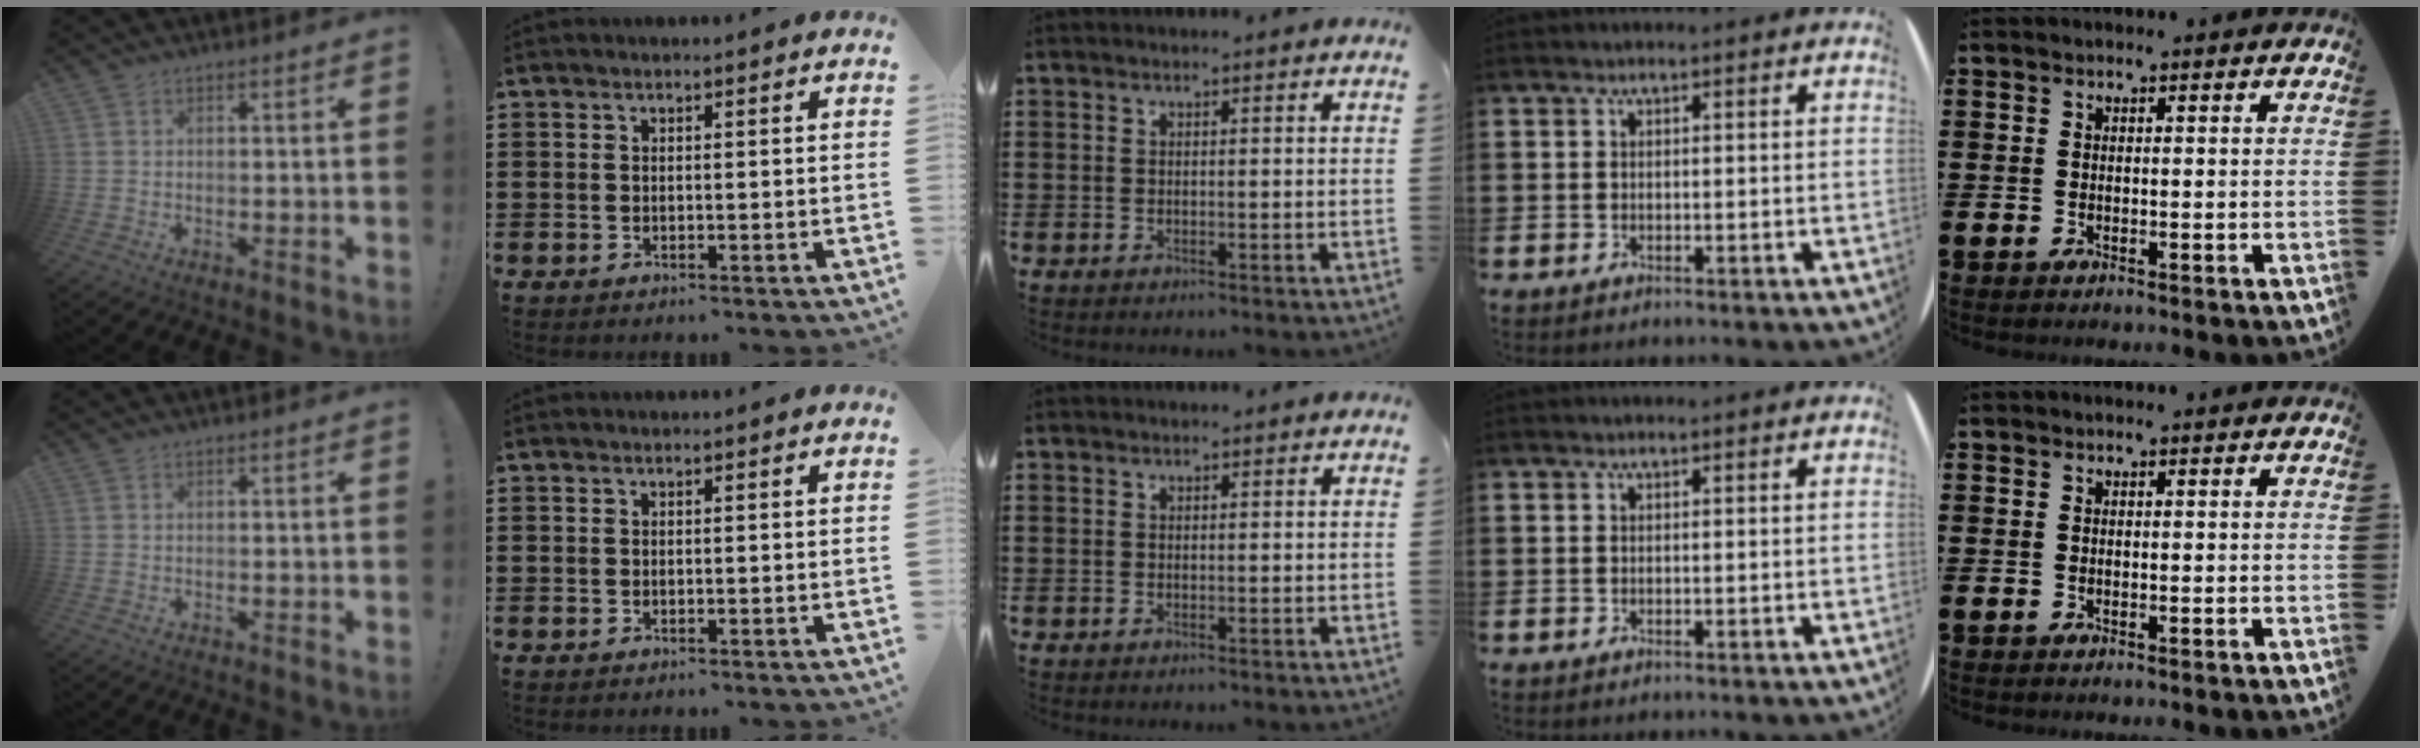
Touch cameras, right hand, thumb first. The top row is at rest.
{}